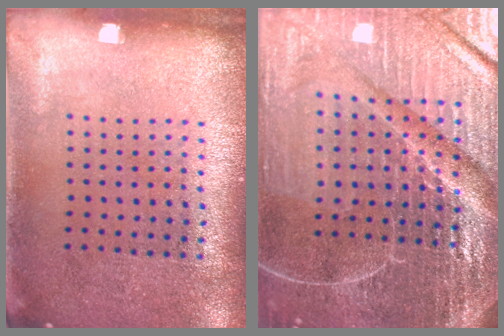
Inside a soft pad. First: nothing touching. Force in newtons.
{"total": 6.9, "press": 6.0, "slide": 3.4}